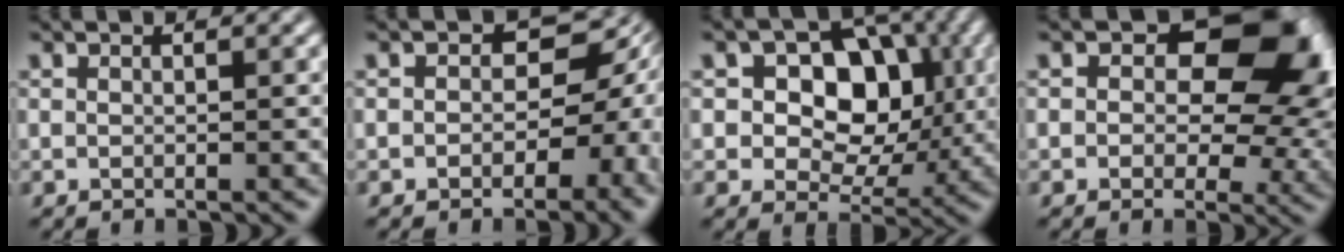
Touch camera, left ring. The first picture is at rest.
{"total": 11.1, "force": [-1.2, 7.8, 7.8], "torque": [-0.051, 0.000, -0.031]}
{"total": 7.7, "force": [0.9, 5.4, 5.4], "torque": [-0.084, 0.007, 0.014]}
{"total": 12.4, "force": [2.4, 8.0, 9.2], "torque": [-0.117, 0.003, 0.052]}